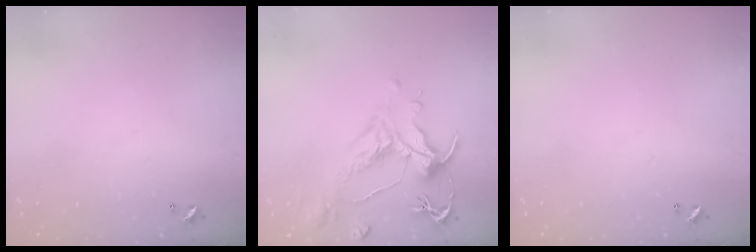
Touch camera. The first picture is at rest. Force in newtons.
{"total": 1.5, "press": 0.5, "slide": 1.4}
{"total": 0.0}